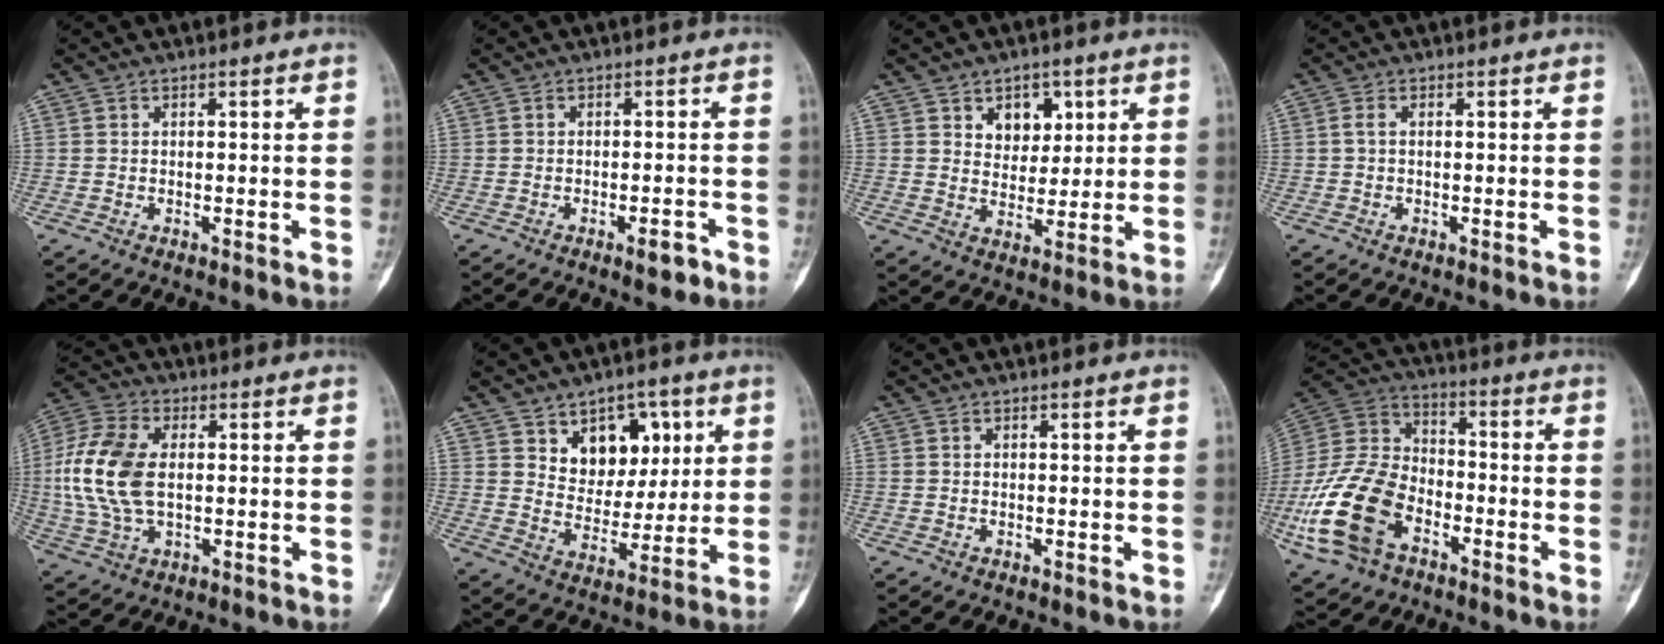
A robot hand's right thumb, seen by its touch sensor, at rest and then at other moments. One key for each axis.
{"total": 3.1, "fx": -1.9, "fy": 1.1, "fz": 2.3, "tx": -0.028, "ty": 0.010, "tz": -0.025}
{"total": 6.6, "fx": 3.0, "fy": 4.9, "fz": 3.3, "tx": -0.014, "ty": -0.016, "tz": 0.048}
{"total": 1.1, "fx": 0.0, "fy": 0.4, "fz": 1.0, "tx": -0.023, "ty": 0.000, "tz": -0.002}
{"total": 14.2, "fx": 0.6, "fy": 8.4, "fz": 11.4, "tx": -0.255, "ty": 0.008, "tz": 0.011}
{"total": 11.7, "fx": 4.9, "fy": 8.3, "fz": 6.5, "tx": -0.048, "ty": -0.025, "tz": 0.083}
{"total": 0.0}
{"total": 19.5, "fx": -7.7, "fy": 12.4, "fz": 13.0, "tx": -0.261, "ty": 0.040, "tz": -0.148}